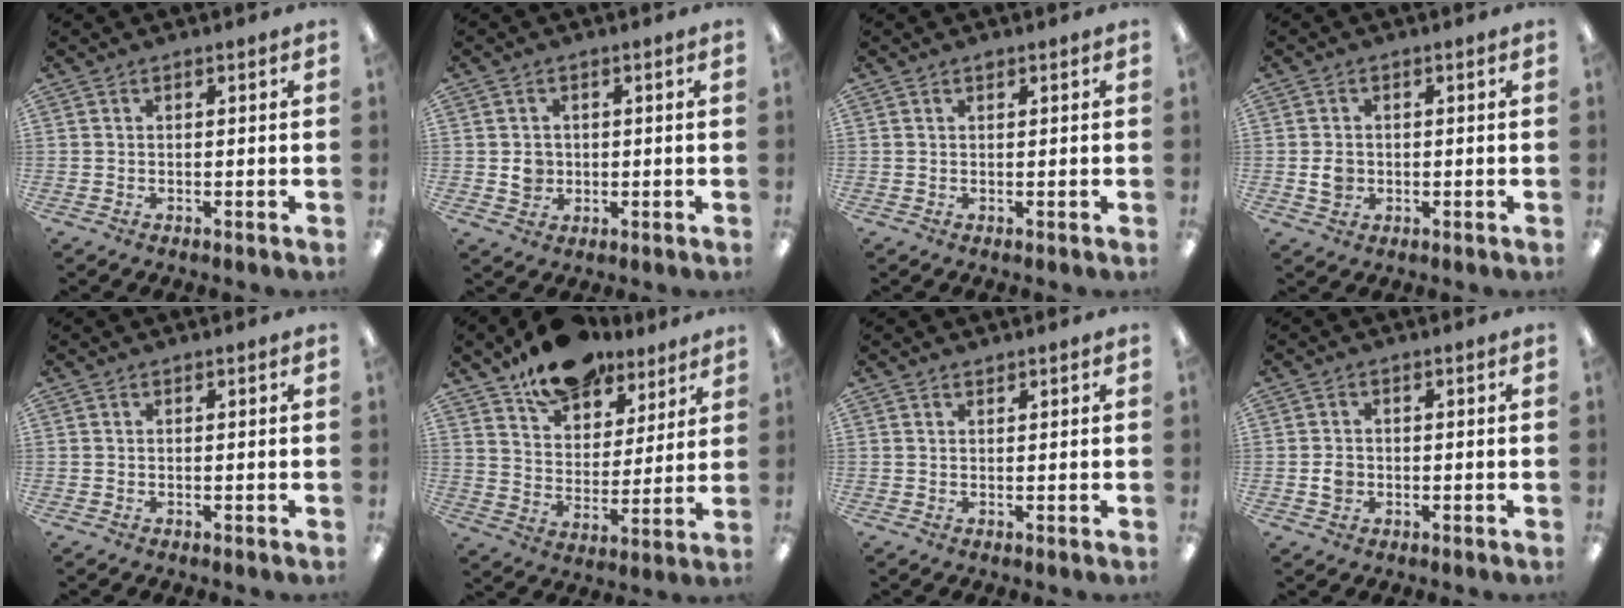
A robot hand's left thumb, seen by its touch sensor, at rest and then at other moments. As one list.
[{"total": 3.5, "force": [0.2, 3.3, 1.2], "torque": [-0.009, 0.000, 0.001]}, {"total": 0.7, "force": [0.5, 0.3, 0.3], "torque": [-0.008, 0.001, 0.010]}, {"total": 3.3, "force": [-0.2, 2.8, 1.8], "torque": [-0.023, 0.002, -0.006]}, {"total": 0.0}, {"total": 14.7, "force": [11.7, 7.3, 5.1], "torque": [-0.082, -0.076, 0.213]}, {"total": 0.9, "force": [0.8, 0.2, 0.1], "torque": [-0.003, -0.001, 0.016]}, {"total": 2.7, "force": [-0.4, 2.2, 1.4], "torque": [-0.017, 0.001, -0.010]}]